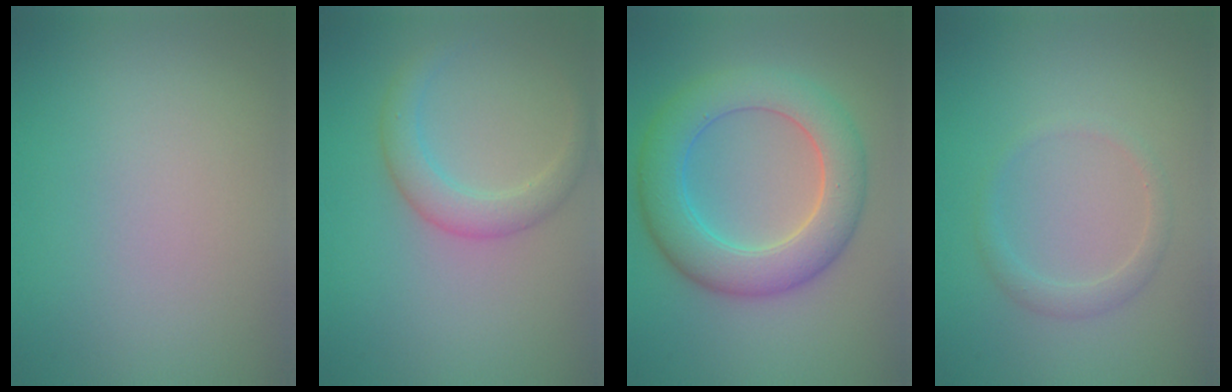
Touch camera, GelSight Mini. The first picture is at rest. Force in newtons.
{"total": 2.8, "press": 2.8, "slide": 0.2}
{"total": 7.2, "press": 7.2, "slide": 0.3}
{"total": 1.6, "press": 1.6, "slide": 0.1}